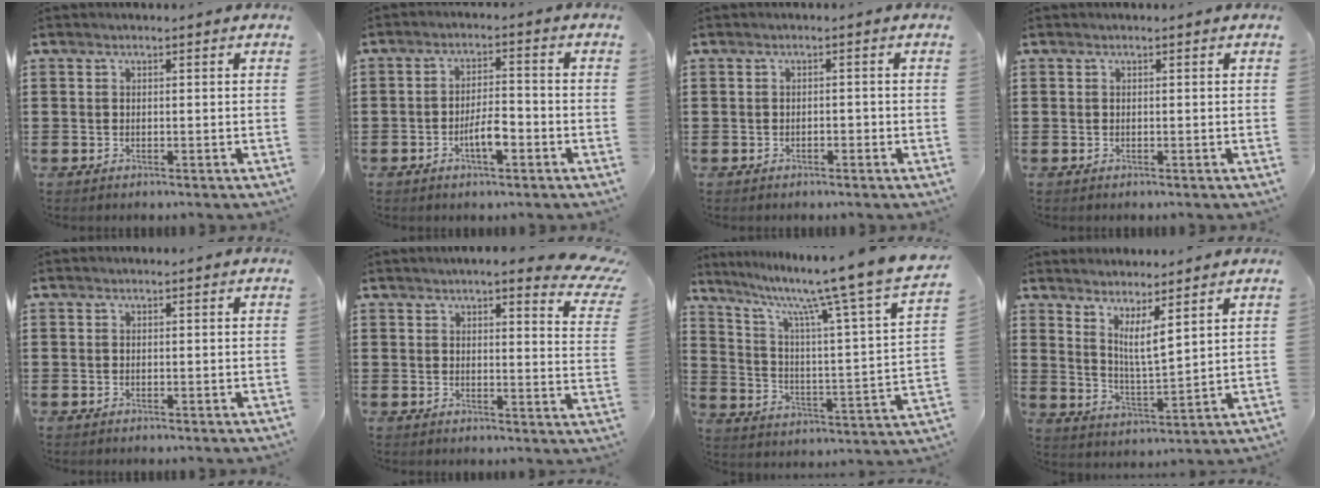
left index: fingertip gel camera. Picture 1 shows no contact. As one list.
[{"total": 4.7, "force": [-1.9, 1.4, 4.0], "torque": [-0.076, 0.007, -0.037]}, {"total": 0.8, "force": [-0.6, 0.3, 0.4], "torque": [-0.013, -0.002, -0.012]}, {"total": 0.0}, {"total": 0.0}, {"total": 5.5, "force": [4.7, 0.5, 2.7], "torque": [-0.055, -0.018, 0.081]}, {"total": 11.4, "force": [9.3, -0.6, 6.5], "torque": [-0.137, -0.082, 0.141]}, {"total": 5.3, "force": [3.8, 0.5, 3.7], "torque": [-0.076, -0.020, 0.063]}]